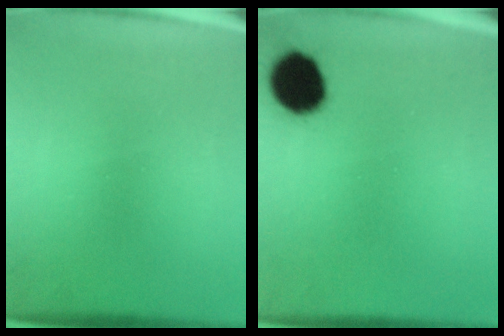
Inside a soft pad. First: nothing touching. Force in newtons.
{"total": 6.6}